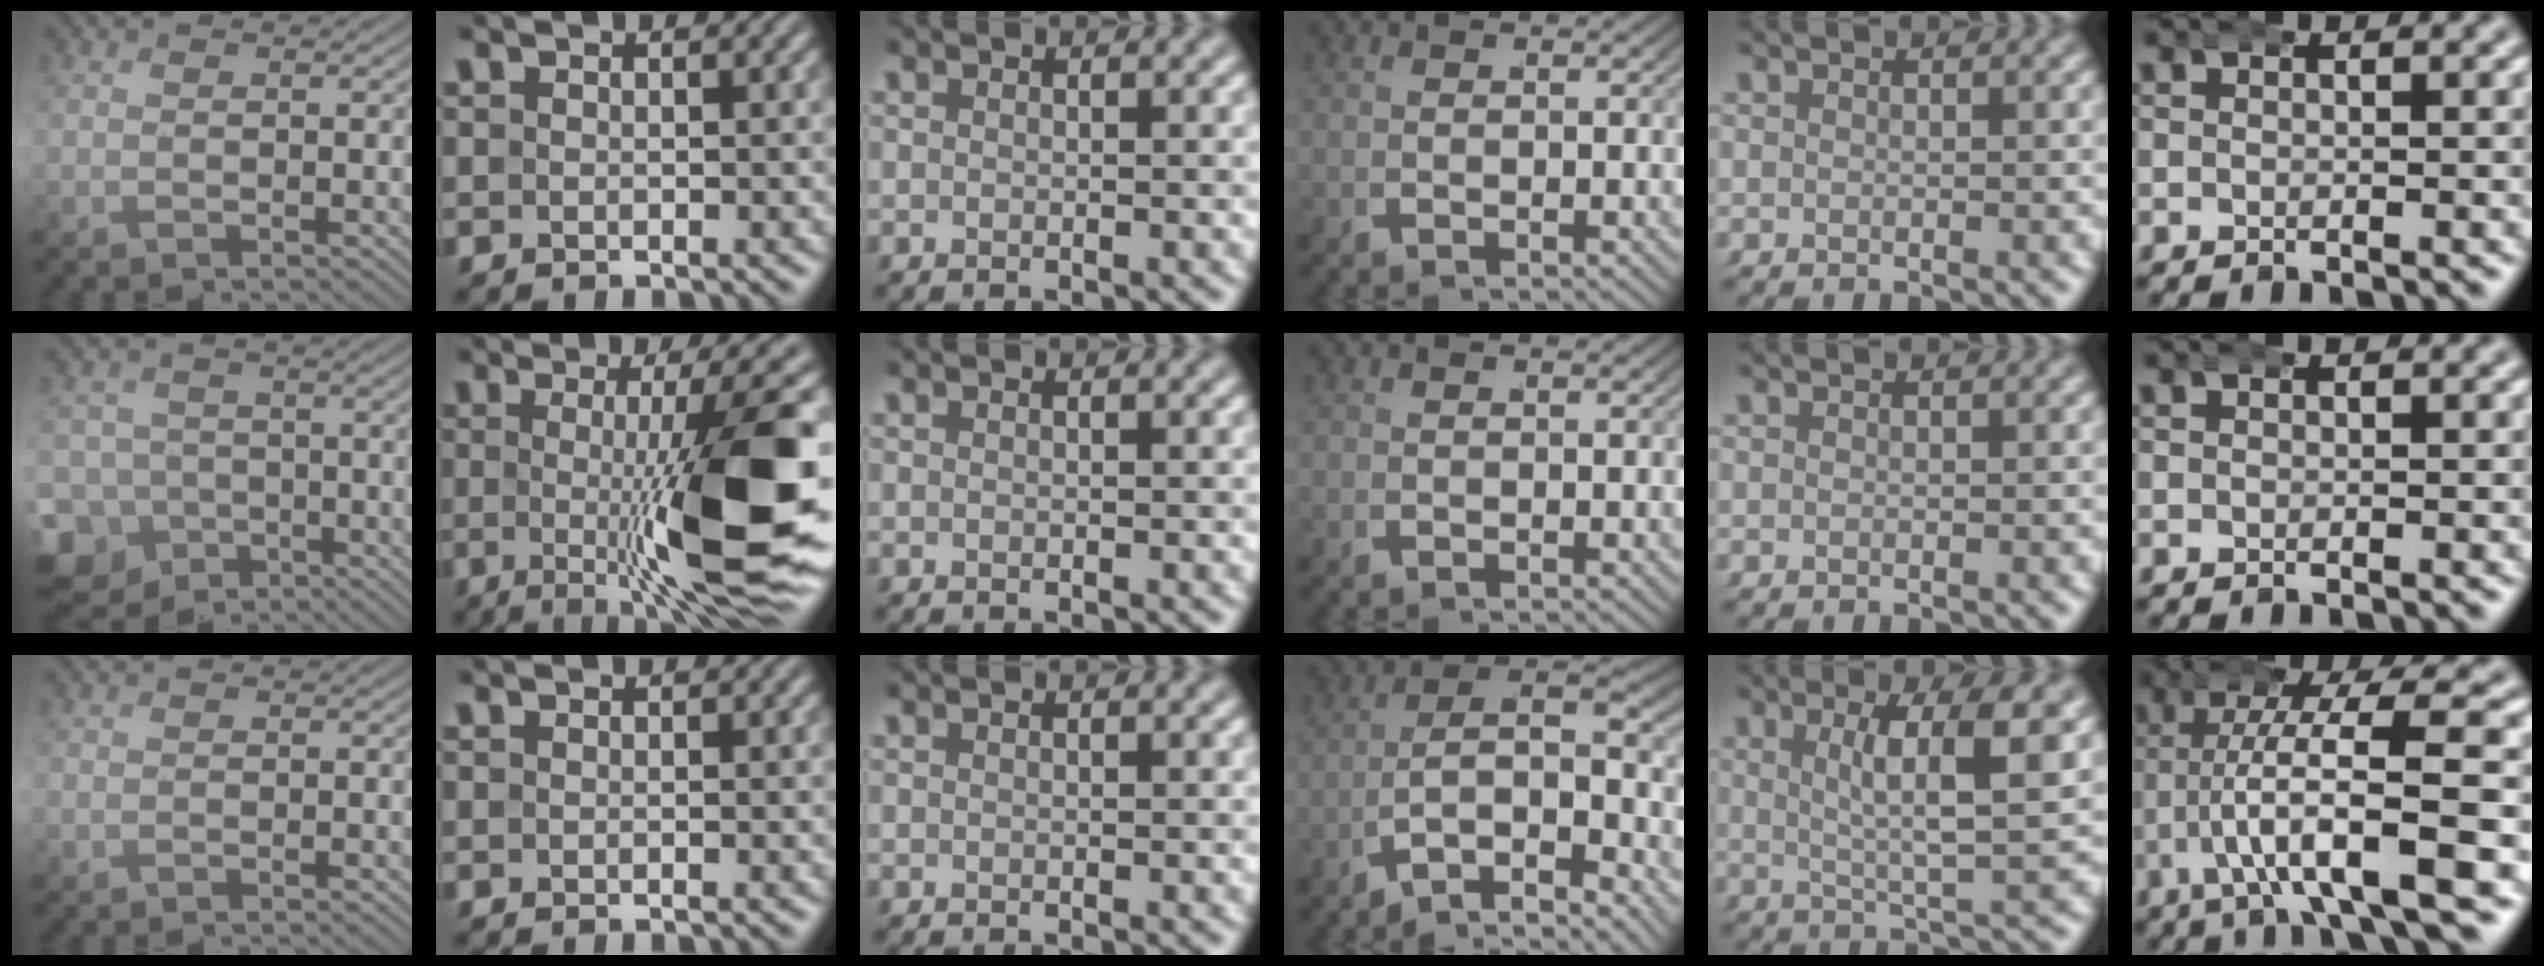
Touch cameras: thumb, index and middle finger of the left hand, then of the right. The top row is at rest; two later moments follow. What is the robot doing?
{"motion": "wrap", "object": "bandana"}